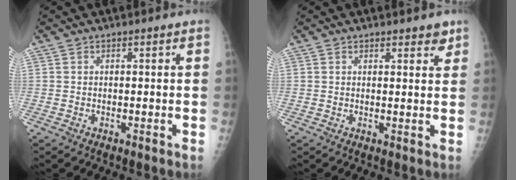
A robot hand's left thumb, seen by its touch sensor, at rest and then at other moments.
{"total": 2.5, "force": [1.9, 1.1, 1.2], "torque": [0.003, -0.010, 0.021]}